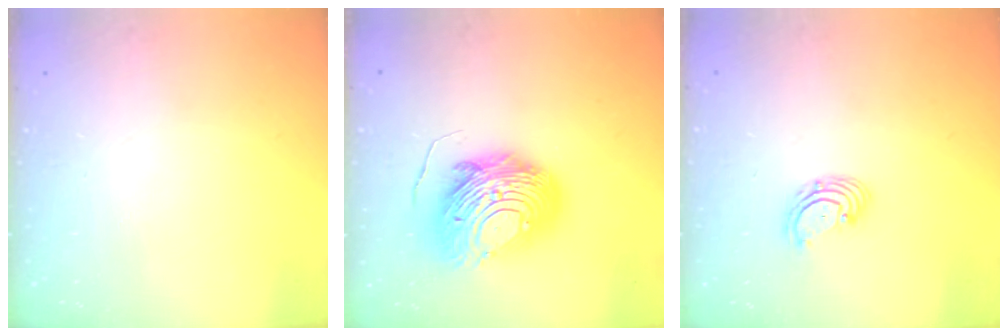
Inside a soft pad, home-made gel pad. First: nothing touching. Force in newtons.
{"total": 14.7, "press": 14.7, "slide": 1.1}
{"total": 2.9, "press": 2.9, "slide": 0.3}